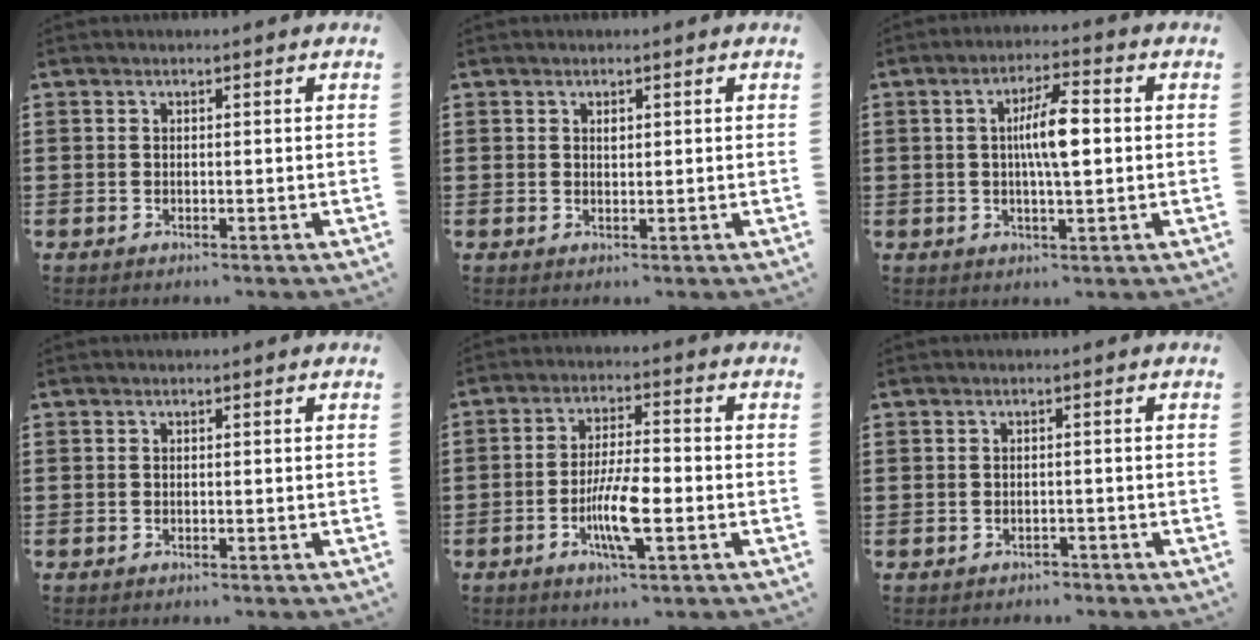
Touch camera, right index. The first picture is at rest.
{"total": 0.8, "force": [0.4, 0.5, 0.5], "torque": [-0.012, 0.003, 0.007]}
{"total": 6.9, "force": [0.5, 1.6, 6.7], "torque": [-0.124, 0.007, 0.005]}
{"total": 0.0}
{"total": 7.9, "force": [-2.6, 1.7, 7.2], "torque": [-0.142, -0.009, -0.049]}
{"total": 1.2, "force": [-1.0, 0.6, 0.0], "torque": [-0.003, 0.004, -0.024]}